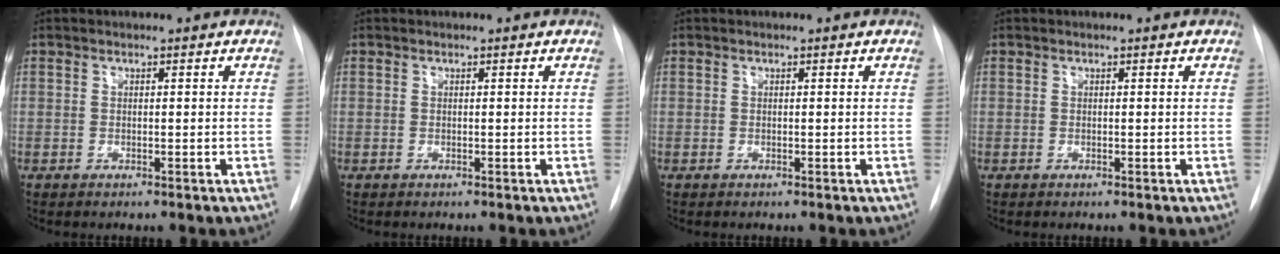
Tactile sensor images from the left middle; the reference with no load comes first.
{"total": 0.0}
{"total": 0.0}
{"total": 0.0}